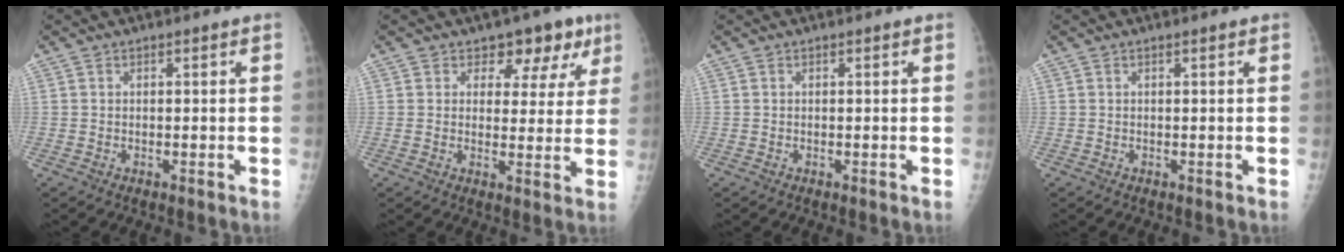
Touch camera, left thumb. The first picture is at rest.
{"total": 7.5, "force": [4.7, 5.0, 3.1], "torque": [0.008, -0.015, 0.055]}
{"total": 0.0}
{"total": 0.0}